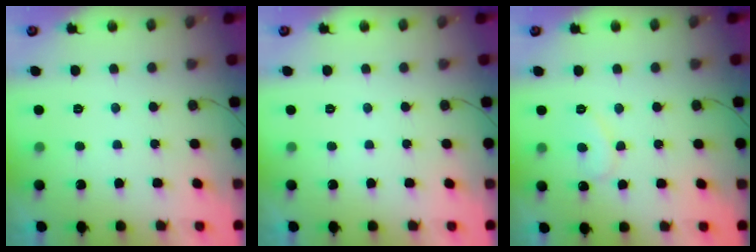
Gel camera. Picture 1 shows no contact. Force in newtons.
{"total": 0.0}
{"total": 7.0, "press": 7.0, "slide": 0.4}